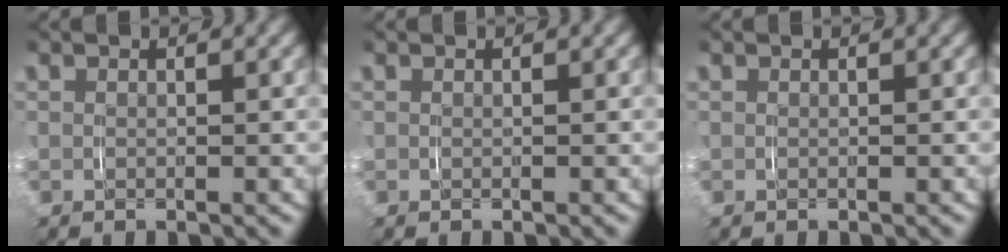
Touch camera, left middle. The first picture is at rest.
{"total": 0.0}
{"total": 0.0}